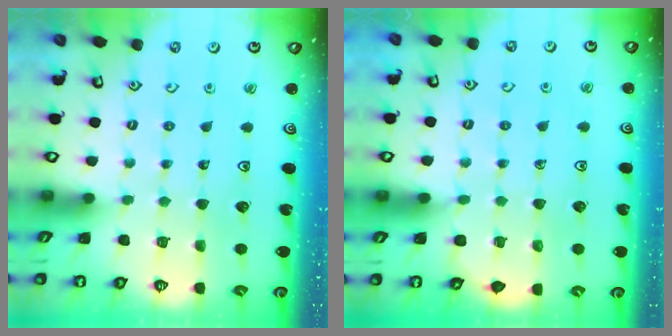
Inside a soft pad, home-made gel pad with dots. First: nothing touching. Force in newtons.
{"total": 1.6, "press": 1.5, "slide": 0.3}